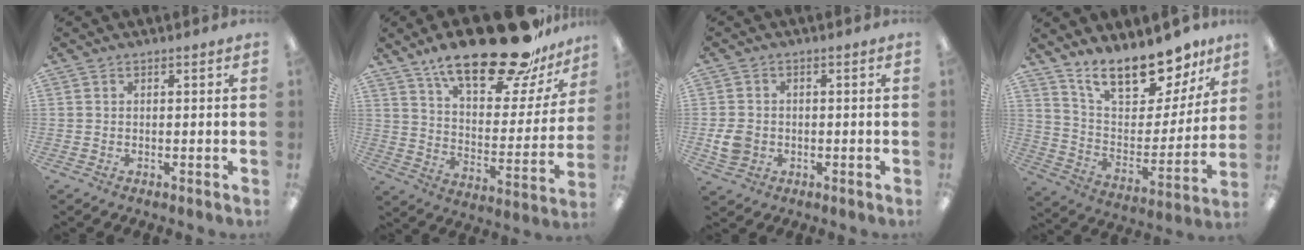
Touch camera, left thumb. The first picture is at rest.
{"total": 25.6, "force": [18.9, 8.7, 15.0], "torque": [-0.223, -0.123, 0.313]}
{"total": 5.0, "force": [-0.8, 4.2, 2.6], "torque": [-0.048, 0.002, -0.015]}
{"total": 19.3, "force": [15.4, 7.4, 9.1], "torque": [-0.153, -0.104, 0.269]}